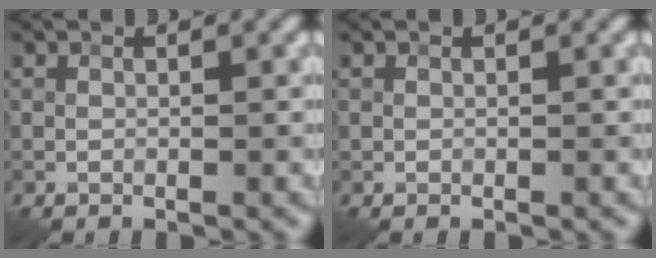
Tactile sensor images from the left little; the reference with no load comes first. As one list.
[{"total": 0.0}]